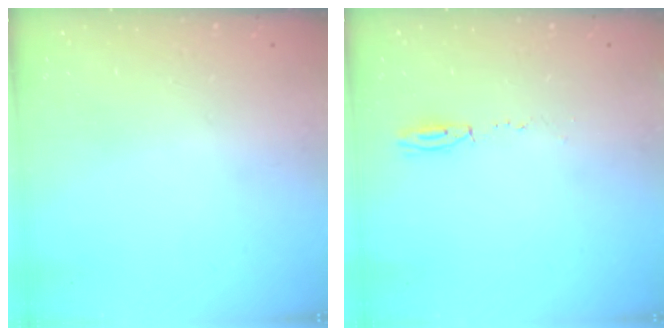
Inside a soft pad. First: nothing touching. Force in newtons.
{"total": 3.9, "press": 3.8, "slide": 0.9}